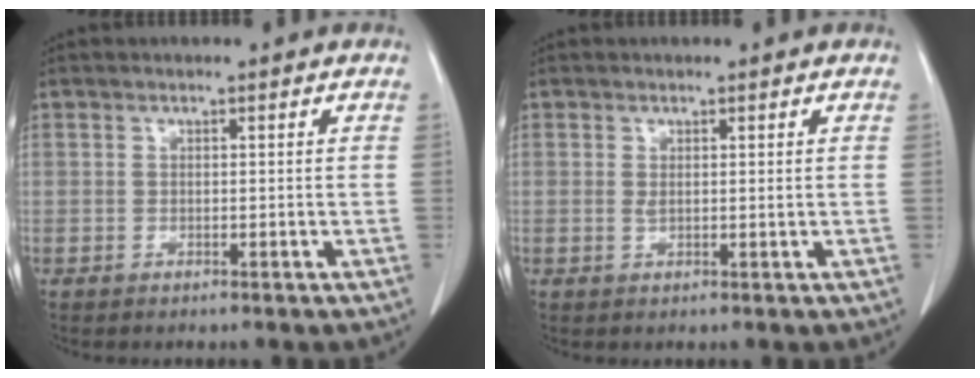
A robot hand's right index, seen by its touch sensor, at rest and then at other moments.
{"total": 0.8, "force": [0.2, 0.2, 0.8], "torque": [-0.019, -0.002, 0.005]}